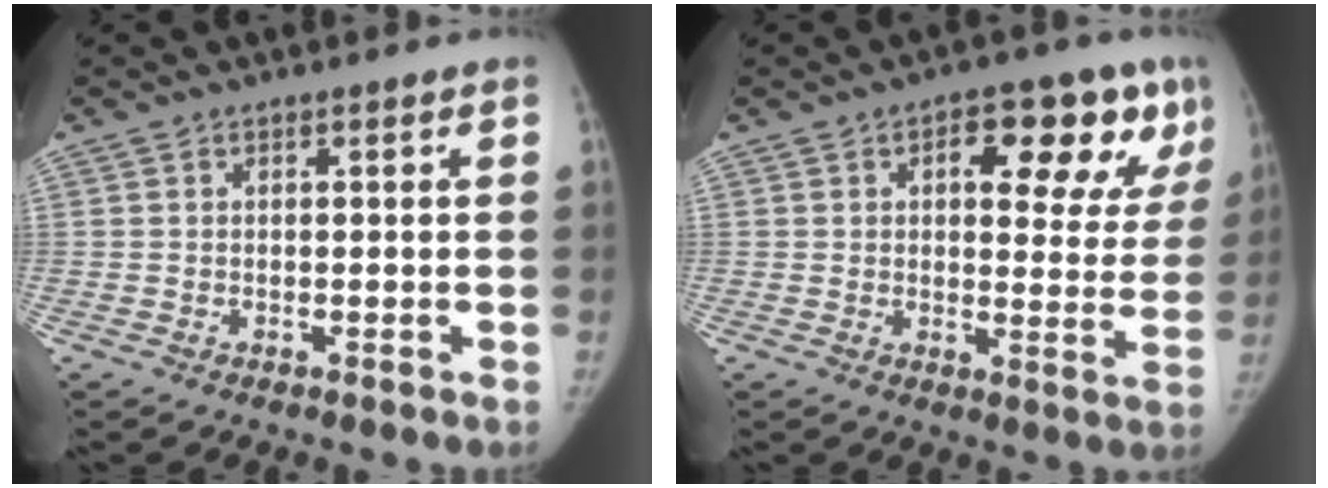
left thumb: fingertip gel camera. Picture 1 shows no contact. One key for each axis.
{"total": 16.4, "fx": 7.1, "fy": 7.5, "fz": 12.8, "tx": -0.111, "ty": -0.011, "tz": 0.085}